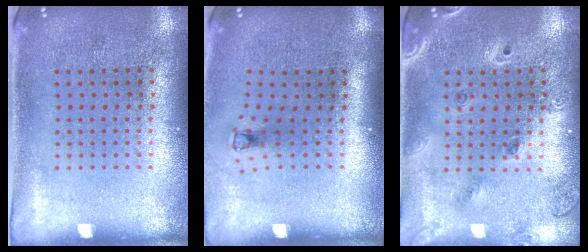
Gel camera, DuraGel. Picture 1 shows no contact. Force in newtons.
{"total": 0.7, "press": 0.3, "slide": 0.6}
{"total": 1.5, "press": 1.3, "slide": 0.7}